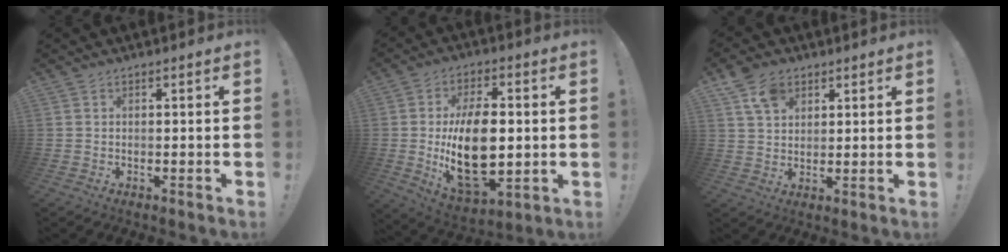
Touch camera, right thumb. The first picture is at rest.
{"total": 20.0, "force": [-0.8, 11.2, 16.5], "torque": [-0.302, -0.008, -0.009]}
{"total": 8.1, "force": [4.6, 5.4, 4.0], "torque": [-0.073, -0.009, 0.090]}